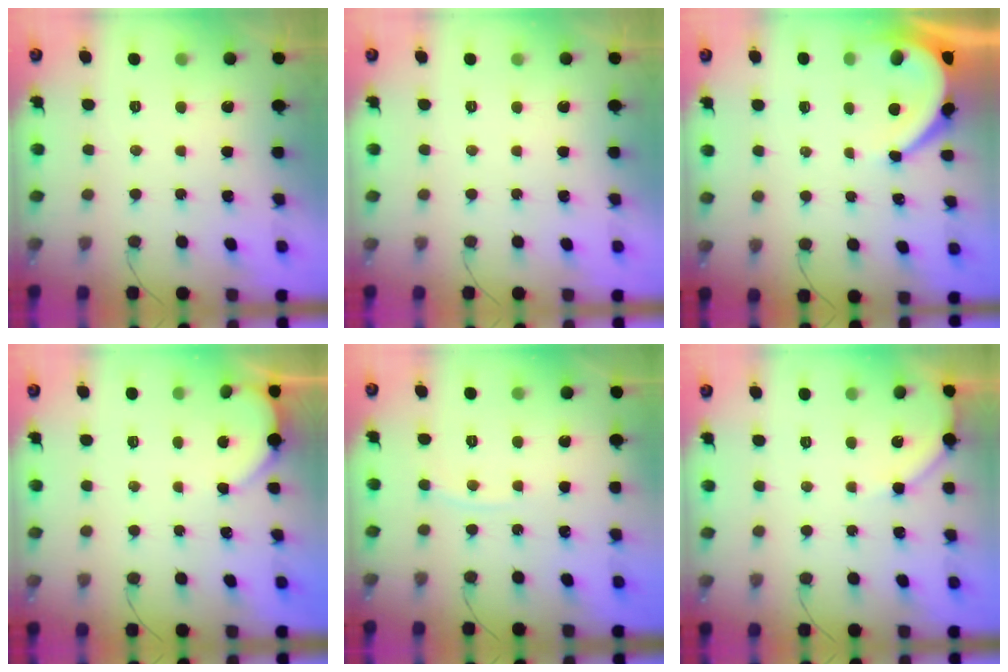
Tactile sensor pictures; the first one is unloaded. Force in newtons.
{"total": 0.0}
{"total": 5.7, "press": 5.6, "slide": 0.7}
{"total": 2.0, "press": 2.0, "slide": 0.2}
{"total": 3.1, "press": 3.1, "slide": 0.4}
{"total": 4.9, "press": 4.9, "slide": 0.6}